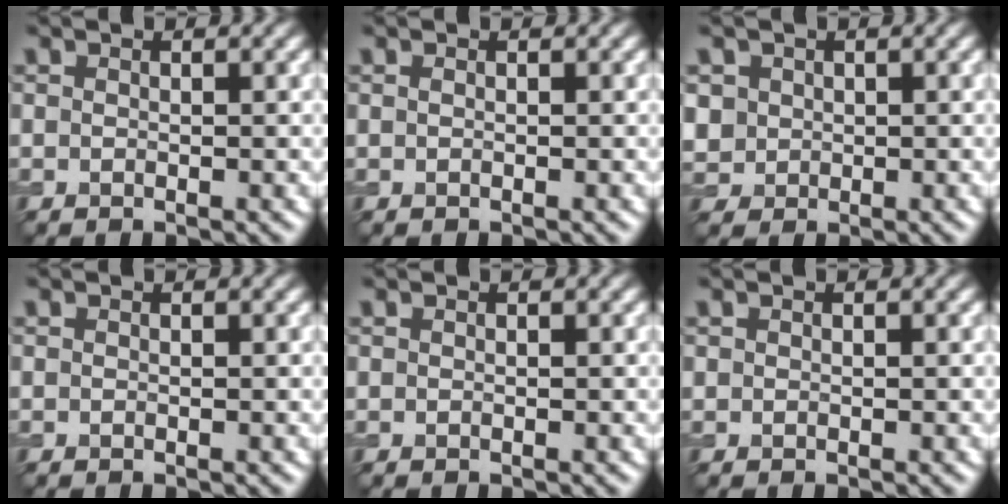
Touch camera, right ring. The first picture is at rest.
{"total": 0.0}
{"total": 2.3, "force": [0.6, 2.2, 0.6], "torque": [-0.023, 0.003, 0.026]}
{"total": 0.0}
{"total": 0.0}
{"total": 0.0}